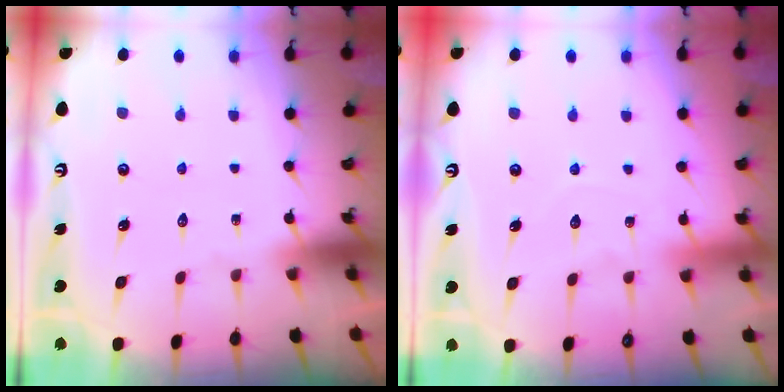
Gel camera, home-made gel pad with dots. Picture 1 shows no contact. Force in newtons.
{"total": 4.9, "press": 4.9, "slide": 0.4}